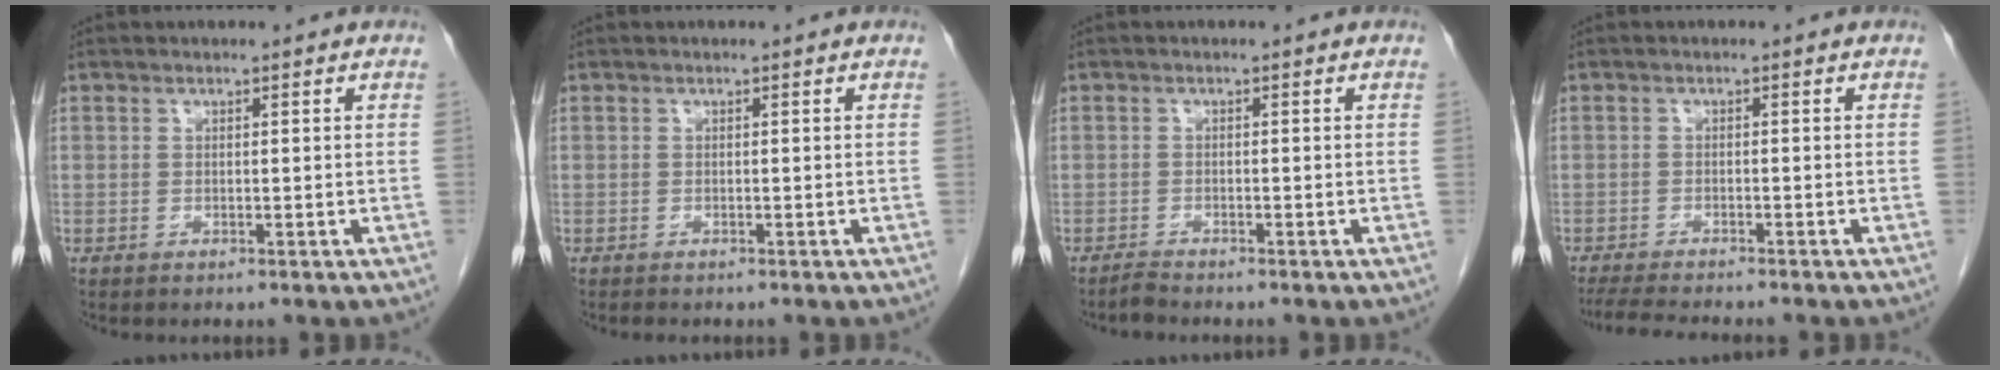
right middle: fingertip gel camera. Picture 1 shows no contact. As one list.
[{"total": 0.8, "force": [-0.7, 0.2, 0.3], "torque": [-0.011, -0.003, -0.009]}, {"total": 1.2, "force": [-1.2, -0.1, 0.1], "torque": [-0.008, -0.005, -0.023]}, {"total": 8.0, "force": [-7.1, 0.8, 3.8], "torque": [-0.057, -0.016, -0.110]}]